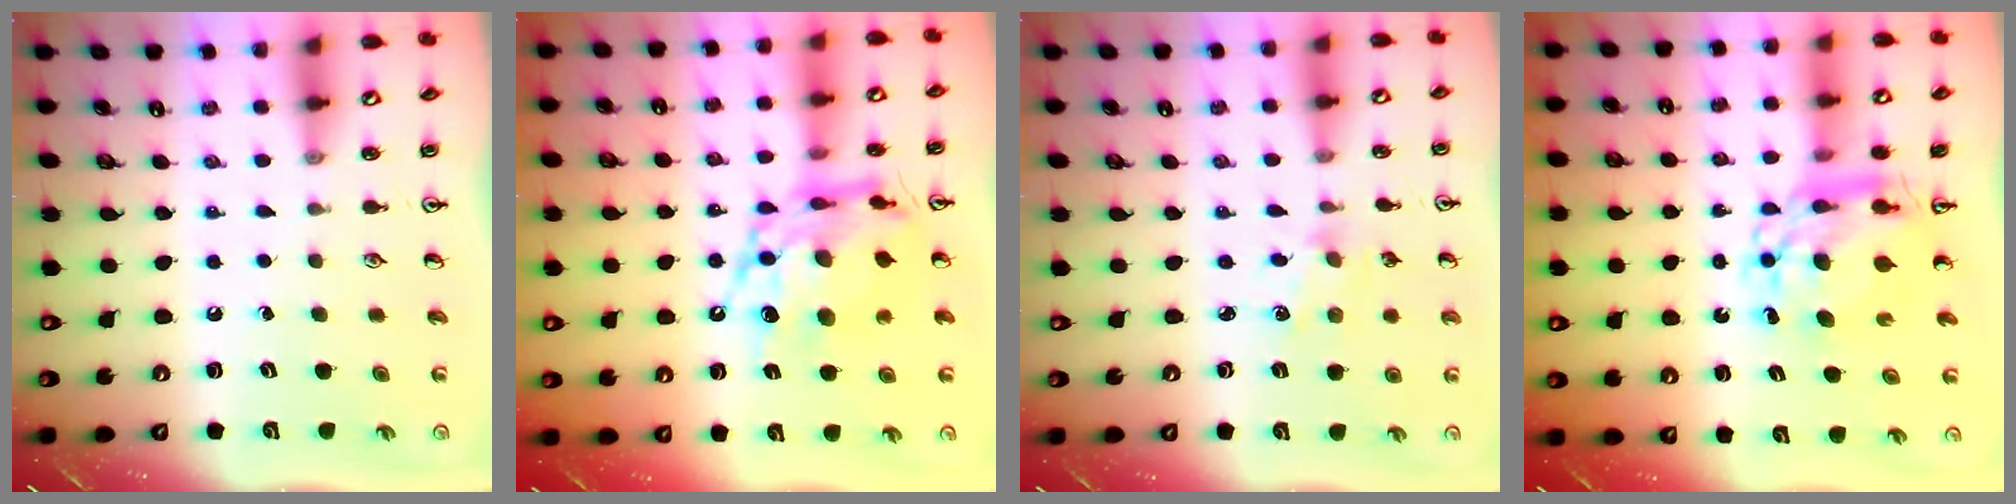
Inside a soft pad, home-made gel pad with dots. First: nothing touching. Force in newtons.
{"total": 15.7, "press": 15.6, "slide": 1.7}
{"total": 2.0, "press": 2.0, "slide": 0.3}
{"total": 10.8, "press": 10.8, "slide": 1.1}